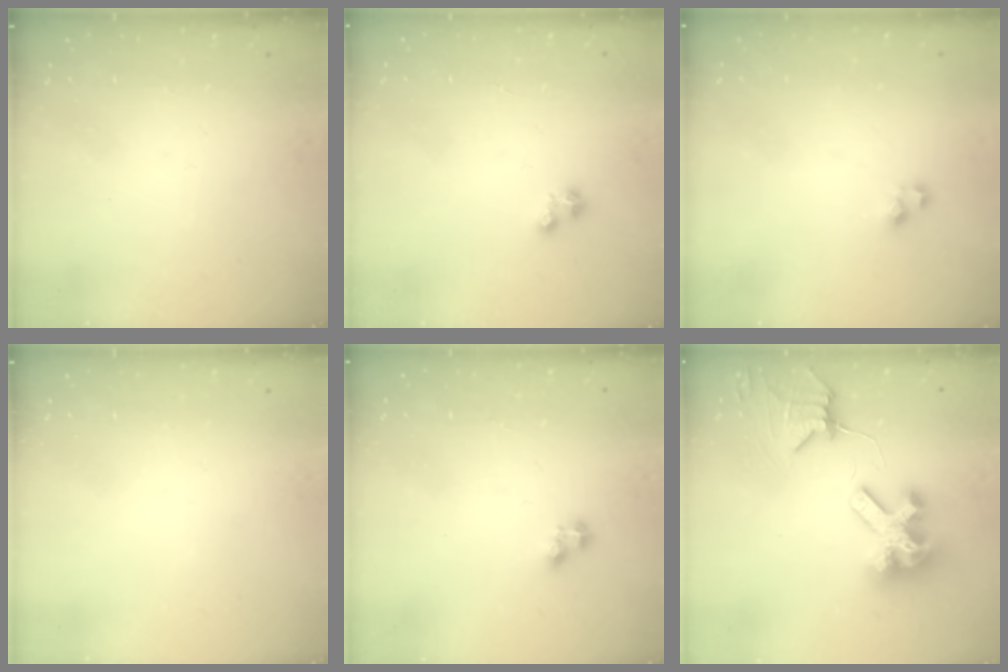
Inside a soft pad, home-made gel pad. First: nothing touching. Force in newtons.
{"total": 1.9, "press": 1.8, "slide": 0.2}
{"total": 3.7, "press": 3.7, "slide": 0.1}
{"total": 0.0}
{"total": 2.1, "press": 2.1, "slide": 0.3}
{"total": 10.6, "press": 10.5, "slide": 1.4}